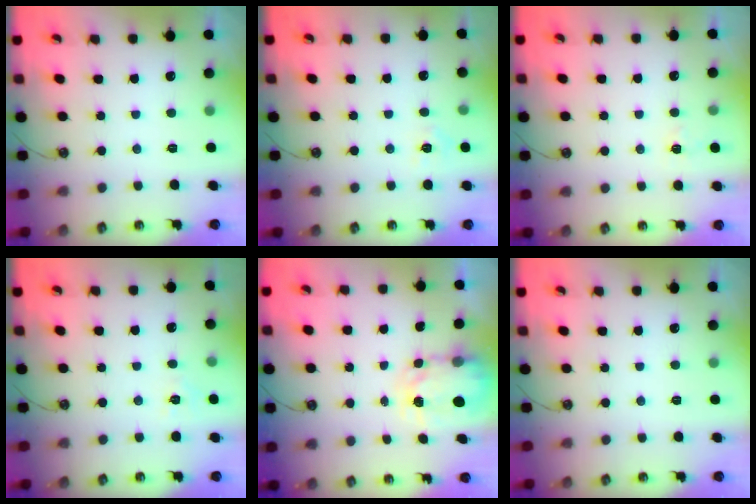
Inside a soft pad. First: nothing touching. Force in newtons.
{"total": 8.7, "press": 8.6, "slide": 0.8}
{"total": 3.4, "press": 3.3, "slide": 0.5}
{"total": 5.9, "press": 5.9, "slide": 0.6}
{"total": 4.9, "press": 4.9, "slide": 0.4}
{"total": 0.0}